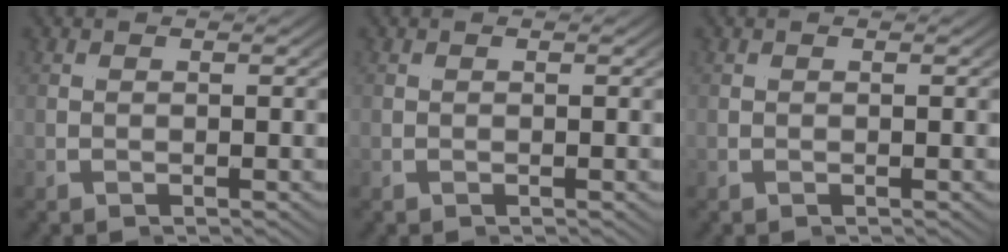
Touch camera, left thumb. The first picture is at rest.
{"total": 0.0}
{"total": 0.0}